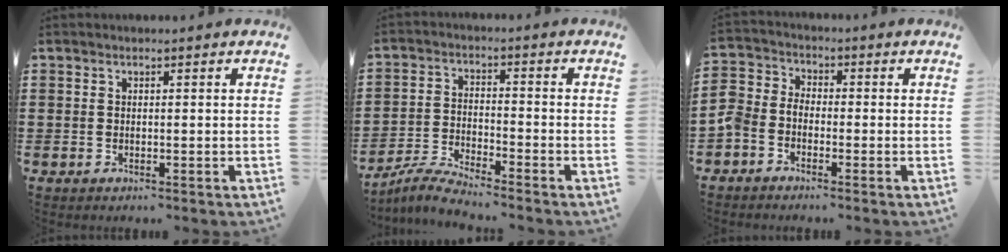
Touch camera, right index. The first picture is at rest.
{"total": 4.7, "force": [-4.5, -0.1, 1.1], "torque": [-0.036, -0.005, -0.093]}
{"total": 3.6, "force": [-2.8, 2.0, 1.0], "torque": [-0.045, 0.001, -0.066]}